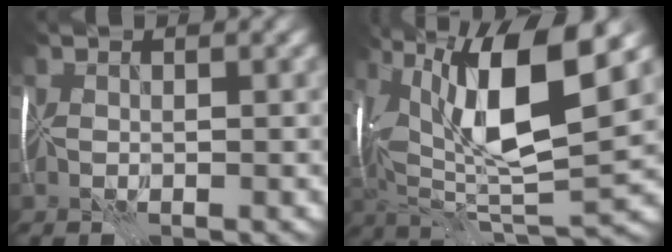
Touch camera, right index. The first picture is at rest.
{"total": 12.4, "force": [4.0, 3.5, 11.2], "torque": [-0.203, 0.002, 0.072]}